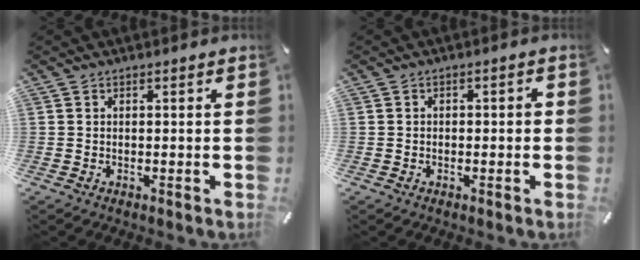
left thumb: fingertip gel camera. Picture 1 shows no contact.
{"total": 1.5, "force": [-0.5, 0.8, 1.1], "torque": [-0.022, 0.006, -0.012]}